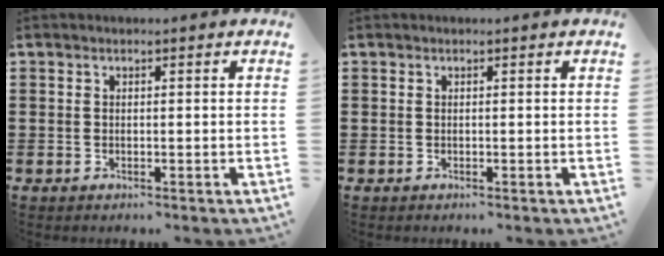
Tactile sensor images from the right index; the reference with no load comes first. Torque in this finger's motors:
{"motor_torque": [-0.96, 1.18, -1.06, -0.21]}